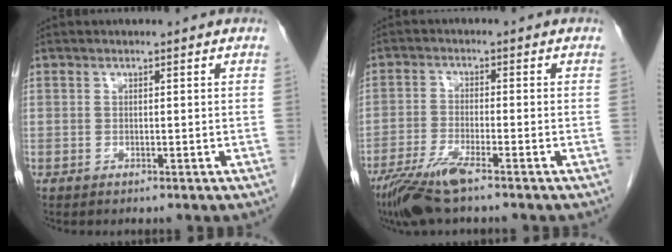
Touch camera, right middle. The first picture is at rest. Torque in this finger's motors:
{"motor_torque": [0.15, -0.06, 0.10, 0.07]}